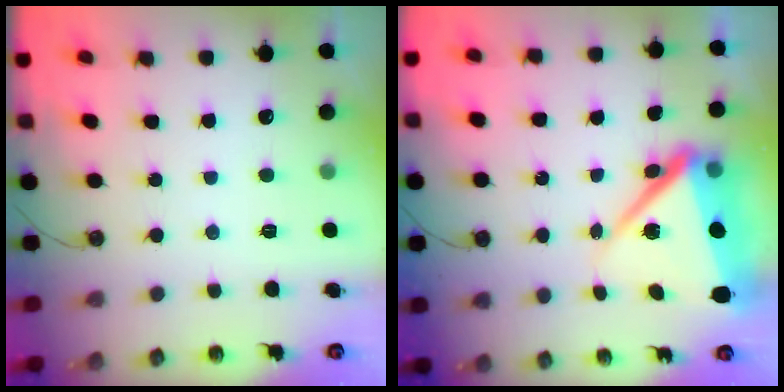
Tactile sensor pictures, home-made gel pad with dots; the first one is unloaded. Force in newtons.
{"total": 14.1, "press": 11.3, "slide": 8.5}